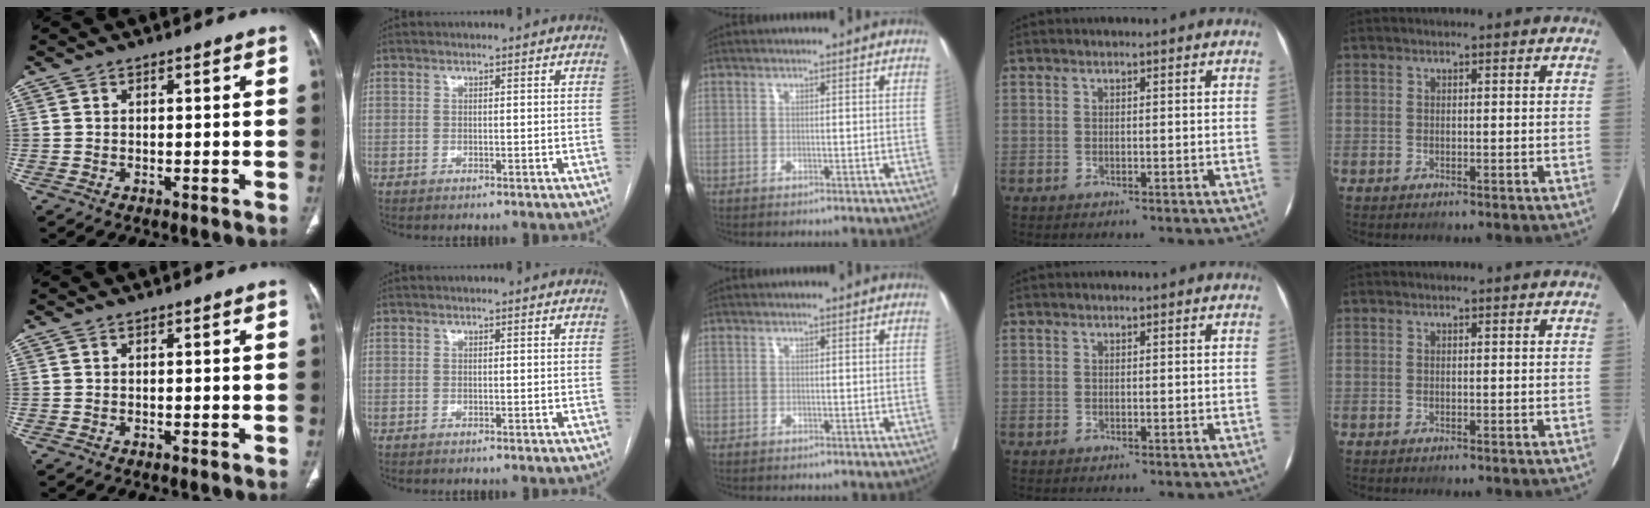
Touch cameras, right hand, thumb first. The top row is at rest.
{}